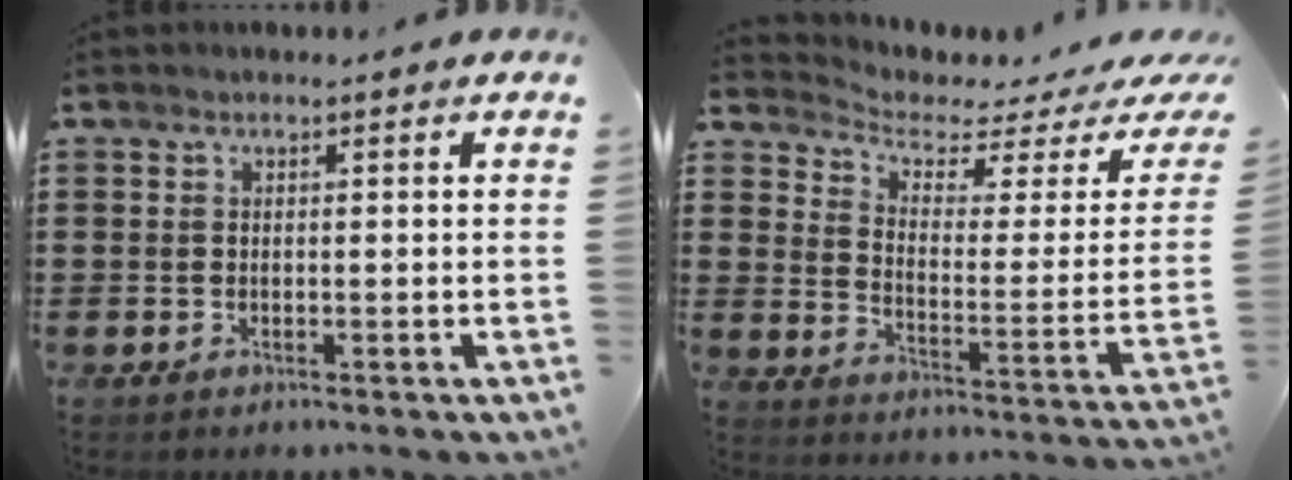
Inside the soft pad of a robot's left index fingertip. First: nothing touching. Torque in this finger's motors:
{"motor_torque": [-0.84, -1.30, 0.07, -0.01]}